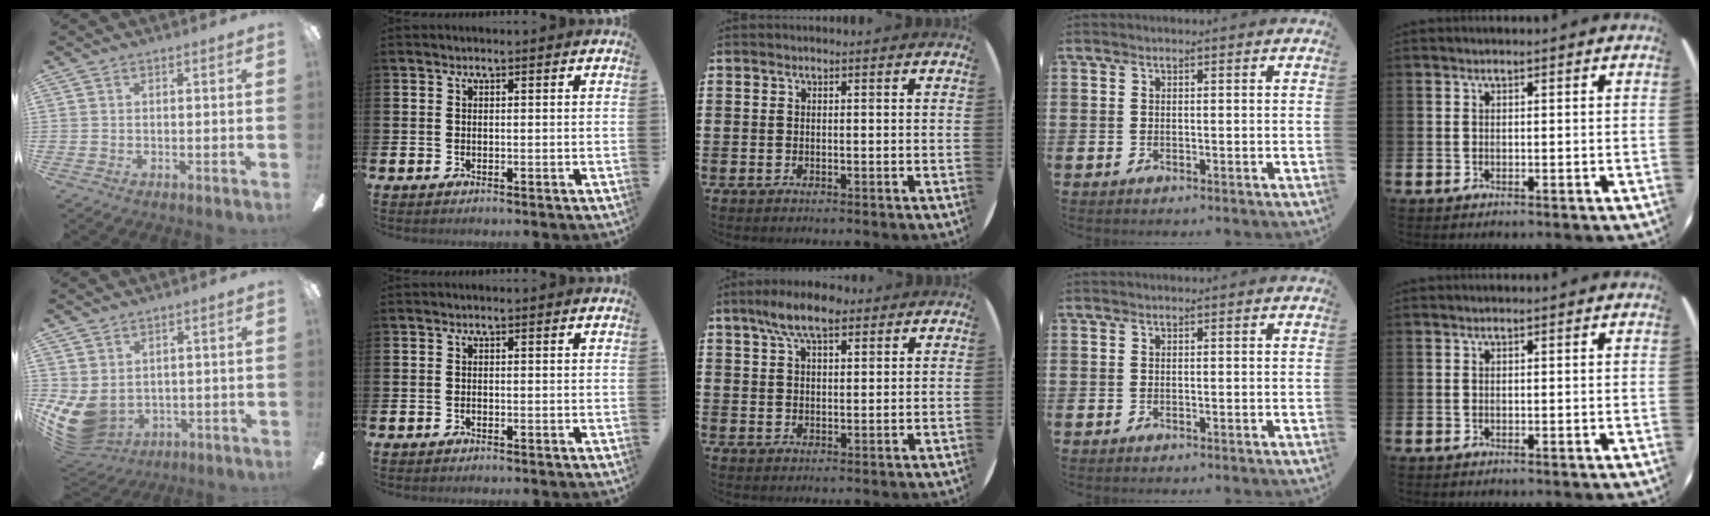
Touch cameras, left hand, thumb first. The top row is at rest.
{"thumb": {"total": 8.1, "force": [-0.8, 6.3, 5.1], "torque": [-0.142, -0.011, -0.012]}, "middle": {"total": 6.5, "force": [4.7, 2.2, 3.9], "torque": [-0.078, 0.002, 0.082]}}